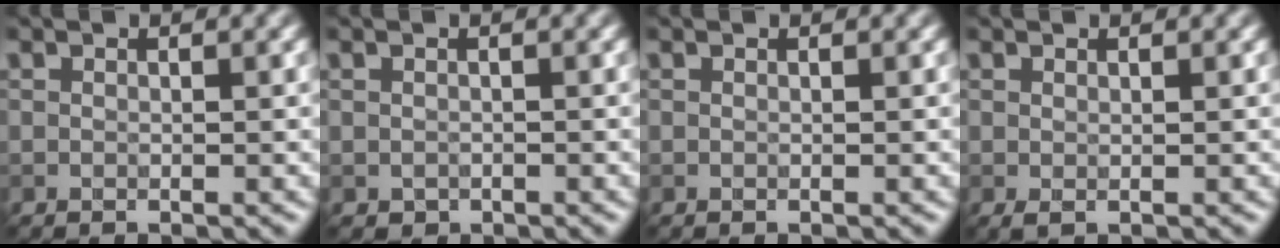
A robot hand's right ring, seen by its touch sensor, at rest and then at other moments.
{"total": 0.6, "force": [-0.2, 0.5, 0.0], "torque": [0.005, -0.004, -0.005]}
{"total": 0.0}
{"total": 0.7, "force": [0.0, 0.4, 0.5], "torque": [-0.011, -0.002, 0.000]}